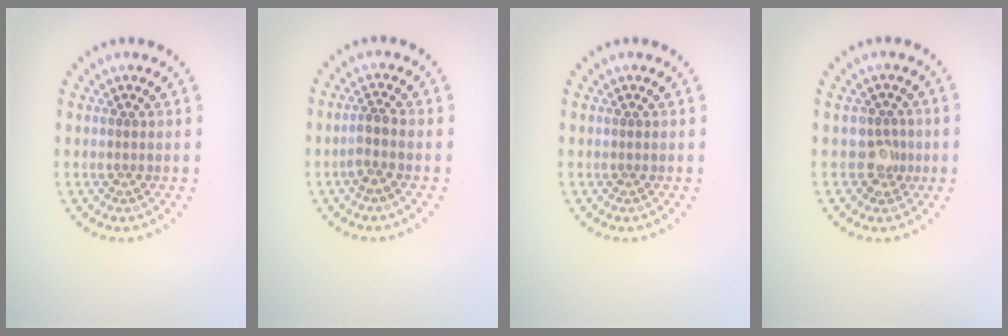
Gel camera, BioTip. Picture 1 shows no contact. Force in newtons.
{"total": 1.7, "press": 1.4, "slide": 1.1}
{"total": 0.0}
{"total": 2.0, "press": 1.6, "slide": 1.1}